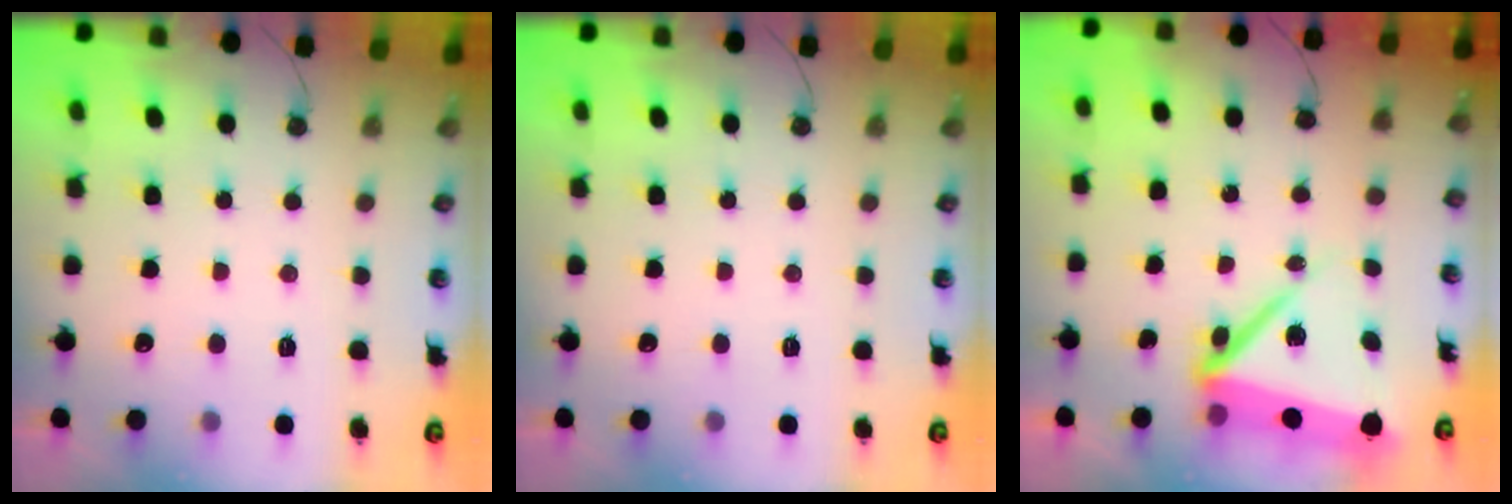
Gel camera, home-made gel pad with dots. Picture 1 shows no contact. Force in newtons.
{"total": 0.0}
{"total": 12.0, "press": 11.9, "slide": 1.6}